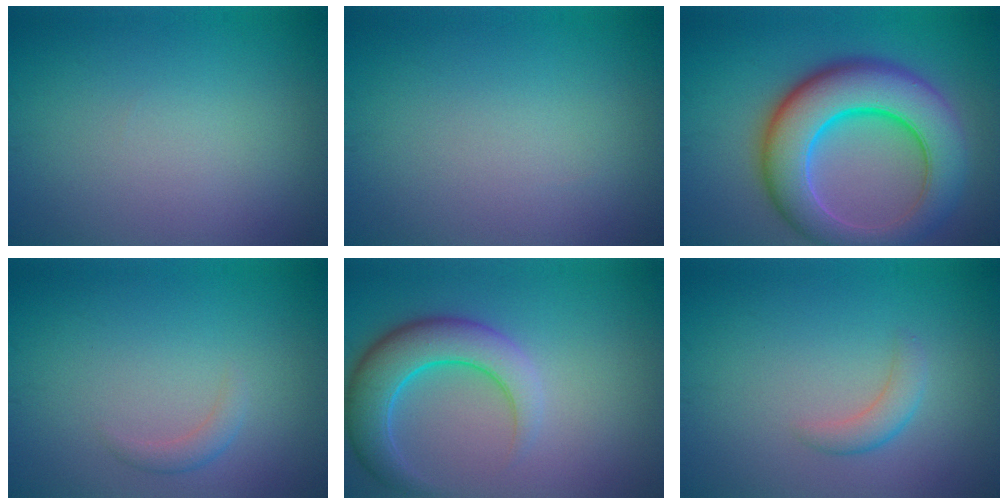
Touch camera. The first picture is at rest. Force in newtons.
{"total": 0.0}
{"total": 10.8, "press": 10.8, "slide": 0.4}
{"total": 1.2, "press": 1.2, "slide": 0.1}
{"total": 6.2, "press": 6.2, "slide": 0.6}
{"total": 1.8, "press": 1.8, "slide": 0.0}